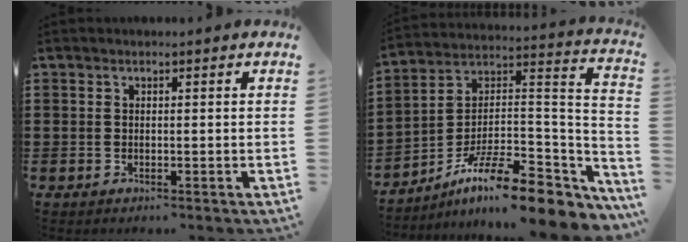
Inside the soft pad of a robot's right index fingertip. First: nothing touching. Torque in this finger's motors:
{"motor_torque": [1.08, 1.05, 1.05, 0.21]}